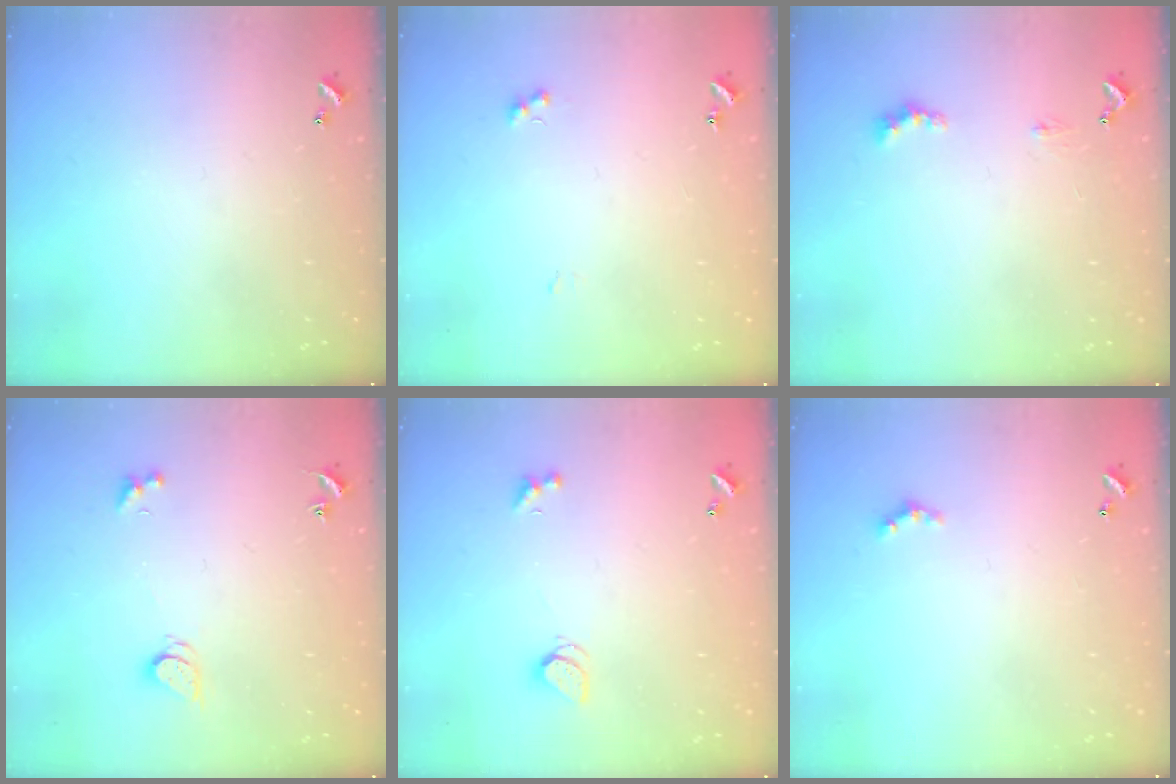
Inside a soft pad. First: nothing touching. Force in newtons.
{"total": 3.5, "press": 3.4, "slide": 0.7}
{"total": 2.0, "press": 1.9, "slide": 0.4}
{"total": 1.7, "press": 1.7, "slide": 0.4}
{"total": 1.3, "press": 1.2, "slide": 0.4}
{"total": 1.3, "press": 1.2, "slide": 0.4}